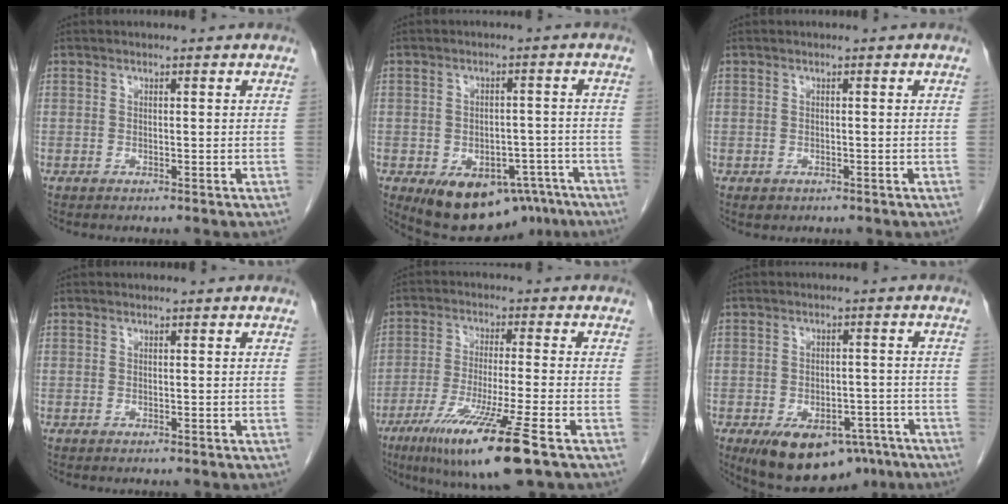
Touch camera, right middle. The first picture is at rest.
{"total": 14.0, "force": [-8.3, 8.2, 7.6], "torque": [-0.110, 0.011, -0.109]}
{"total": 0.9, "force": [-0.5, 0.7, 0.3], "torque": [-0.008, 0.001, -0.002]}
{"total": 0.0}
{"total": 13.6, "force": [-7.5, -0.2, 11.4], "torque": [-0.212, -0.043, -0.129]}
{"total": 13.5, "force": [-8.4, 7.4, 7.5], "torque": [-0.122, 0.002, -0.116]}